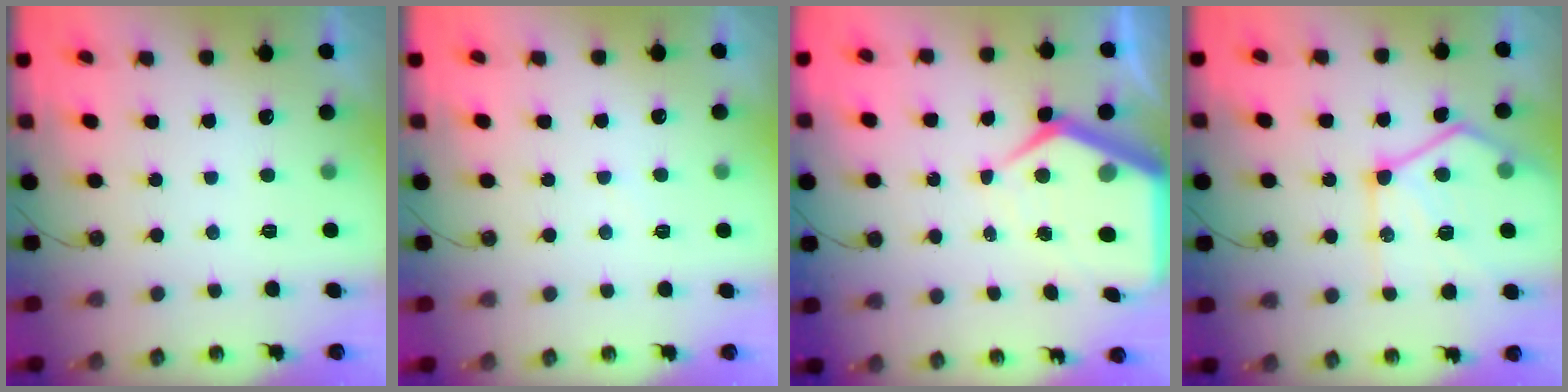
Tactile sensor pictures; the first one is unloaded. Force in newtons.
{"total": 2.5, "press": 2.5, "slide": 0.3}
{"total": 10.6, "press": 10.6, "slide": 0.9}
{"total": 18.1, "press": 18.0, "slide": 2.0}